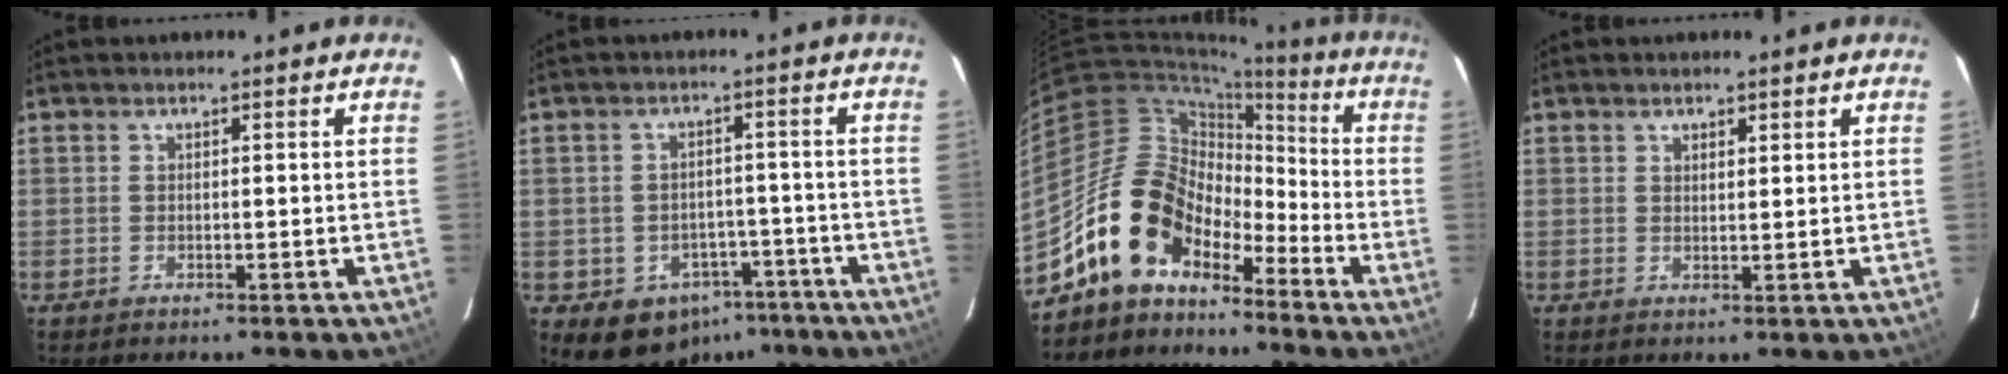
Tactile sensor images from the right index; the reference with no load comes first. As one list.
[{"total": 9.4, "force": [-5.6, 7.1, 2.6], "torque": [-0.056, 0.027, -0.051]}, {"total": 13.4, "force": [-9.9, 7.2, 5.6], "torque": [-0.096, 0.027, -0.181]}, {"total": 1.5, "force": [1.3, 0.7, 0.6], "torque": [-0.007, 0.001, 0.021]}]